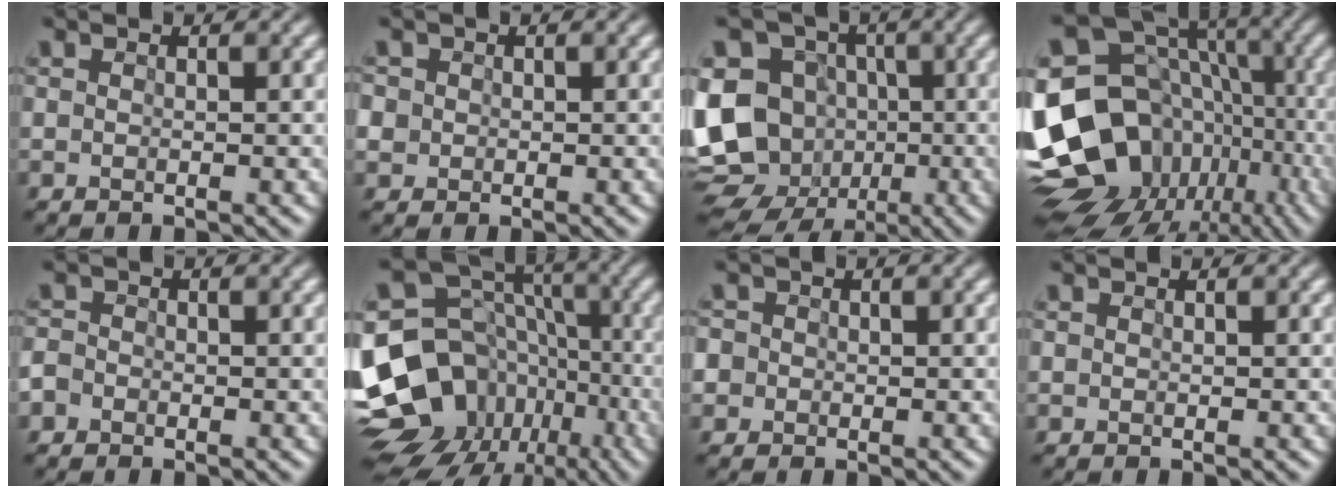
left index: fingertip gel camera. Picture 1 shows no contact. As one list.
[{"total": 5.7, "force": [-0.2, 5.4, 1.9], "torque": [-0.059, 0.024, -0.027]}, {"total": 14.3, "force": [-3.5, 12.2, 6.6], "torque": [-0.160, -0.010, -0.053]}, {"total": 17.6, "force": [-5.0, 13.9, 9.7], "torque": [-0.206, 0.008, -0.044]}, {"total": 2.6, "force": [-1.7, 1.8, 0.5], "torque": [-0.010, 0.004, -0.036]}, {"total": 16.8, "force": [-6.7, 13.4, 7.7], "torque": [-0.177, -0.008, -0.077]}, {"total": 4.3, "force": [-1.1, 4.0, 1.1], "torque": [-0.030, 0.019, -0.044]}, {"total": 0.0}]